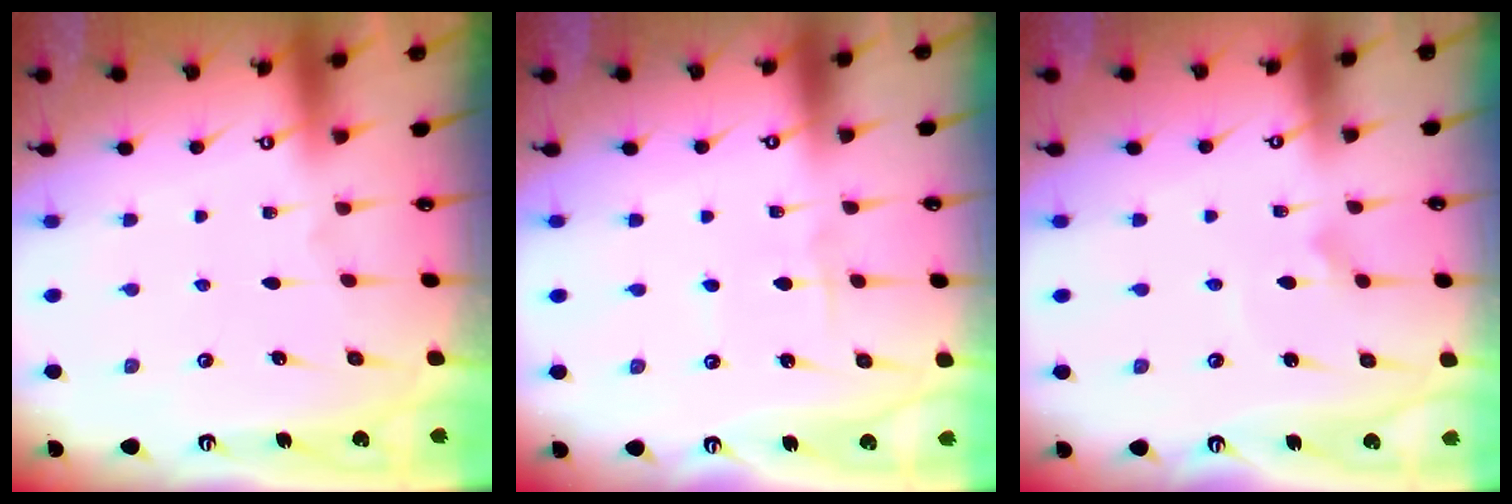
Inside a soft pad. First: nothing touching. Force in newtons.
{"total": 1.8, "press": 1.7, "slide": 0.2}
{"total": 2.5, "press": 2.5, "slide": 0.1}